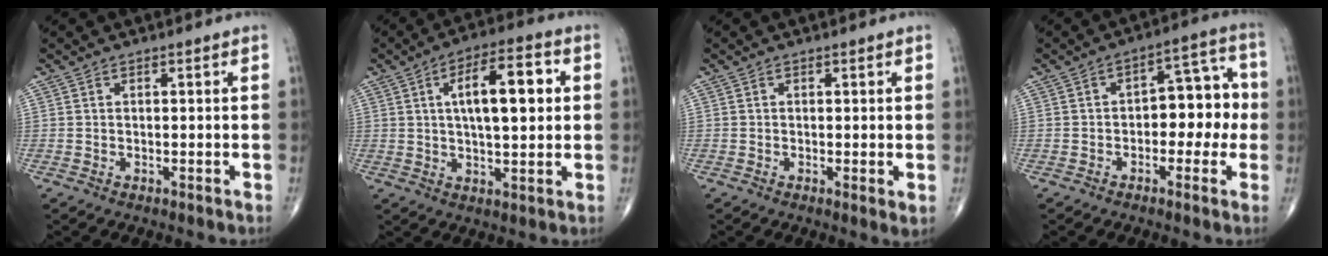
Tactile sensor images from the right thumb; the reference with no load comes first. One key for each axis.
{"total": 12.7, "fx": 2.6, "fy": 4.9, "fz": 11.5, "tx": -0.163, "ty": 0.008, "tz": 0.037}
{"total": 1.6, "fx": 0.0, "fy": 0.3, "fz": 1.6, "tx": -0.027, "ty": -0.007, "tz": -0.004}
{"total": 7.8, "fx": -1.4, "fy": 5.0, "fz": 5.8, "tx": -0.039, "ty": 0.040, "tz": -0.030}